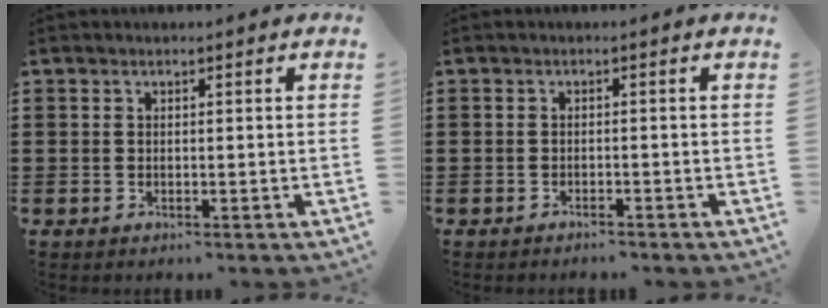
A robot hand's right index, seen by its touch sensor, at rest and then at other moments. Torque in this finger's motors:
{"motor_torque": [0.10, 0.01, 0.08, 0.00]}